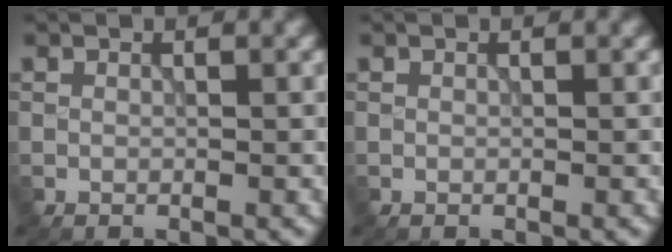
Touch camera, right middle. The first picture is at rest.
{"total": 0.0}